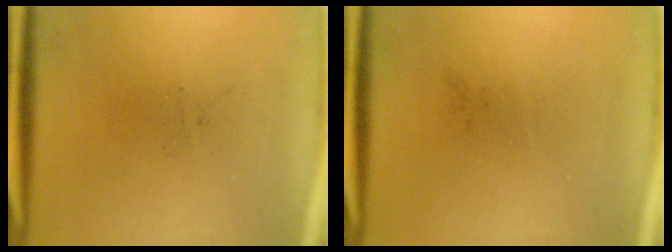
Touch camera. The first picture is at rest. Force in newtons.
{"total": 0.0}